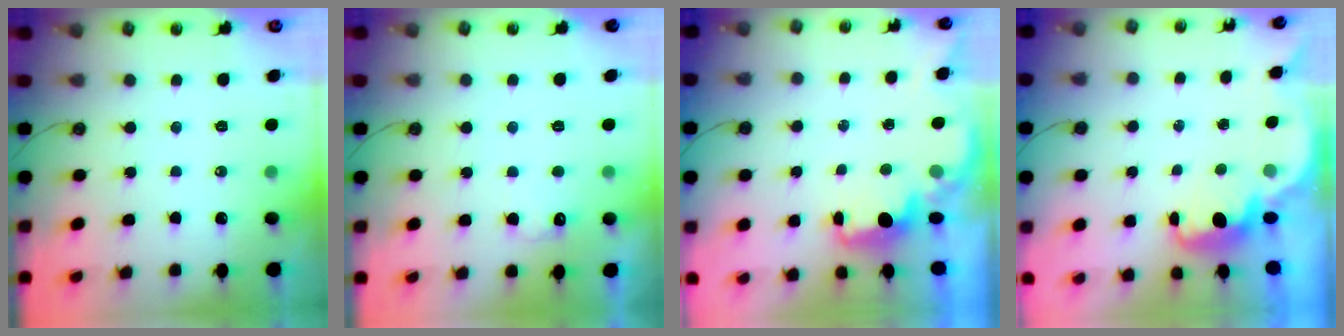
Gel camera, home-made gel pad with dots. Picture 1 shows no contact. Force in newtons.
{"total": 5.2, "press": 5.0, "slide": 1.2}
{"total": 2.0, "press": 1.8, "slide": 0.8}
{"total": 2.2, "press": 2.1, "slide": 0.6}